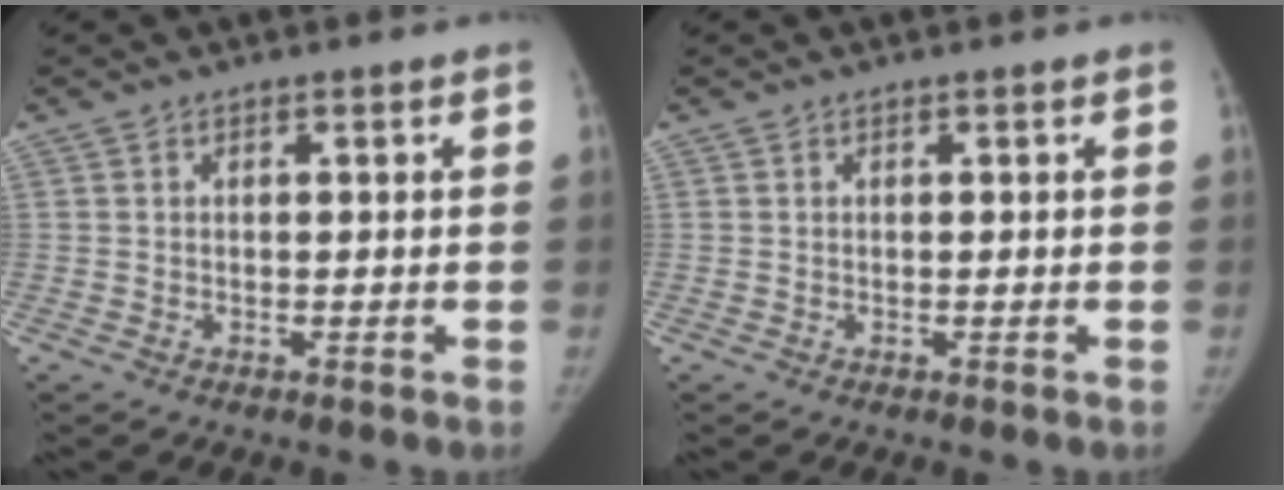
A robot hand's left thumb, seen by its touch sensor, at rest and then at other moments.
{"total": 0.0}